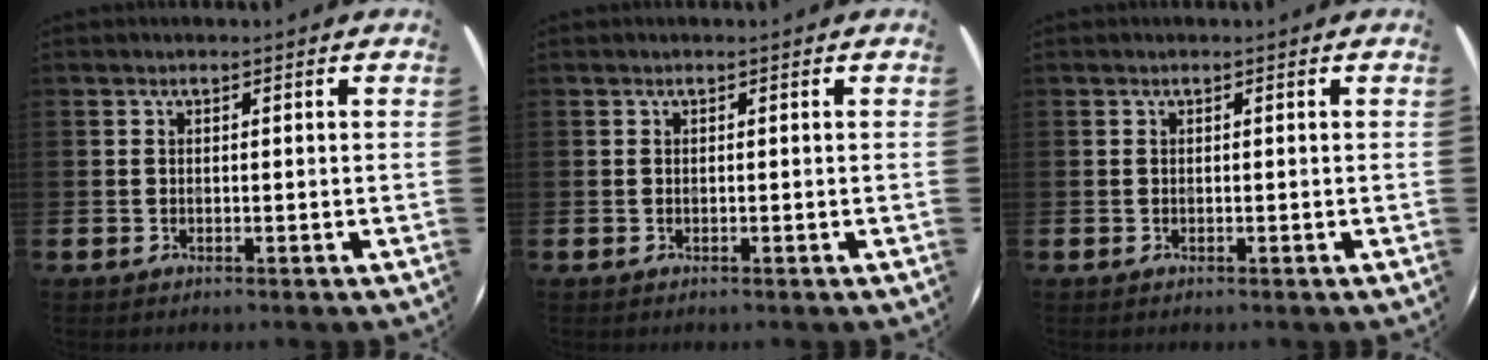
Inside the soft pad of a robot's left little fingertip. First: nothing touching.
{"total": 0.0}
{"total": 0.0}